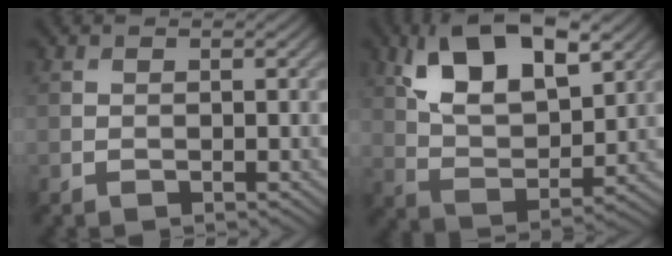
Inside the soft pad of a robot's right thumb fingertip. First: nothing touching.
{"total": 13.7, "force": [6.5, 6.5, 10.1], "torque": [-0.202, 0.004, 0.124]}